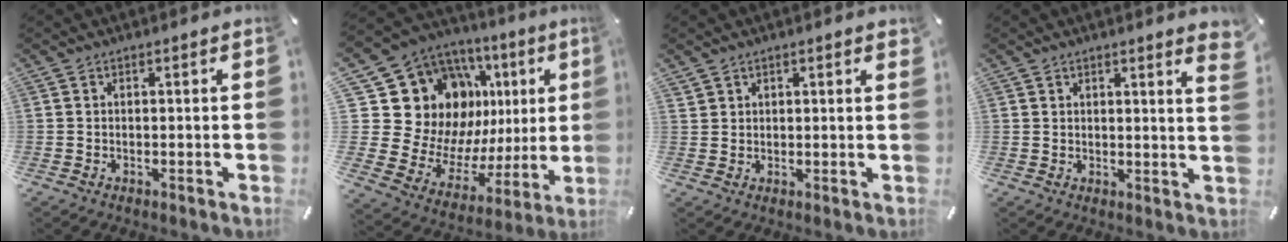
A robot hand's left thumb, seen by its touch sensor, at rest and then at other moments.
{"total": 21.9, "force": [8.5, 17.1, 10.9], "torque": [-0.166, -0.089, 0.197]}
{"total": 1.6, "force": [1.4, 0.7, 0.3], "torque": [-0.008, -0.003, 0.029]}
{"total": 3.0, "force": [2.2, 0.4, 2.0], "torque": [-0.029, -0.006, 0.036]}